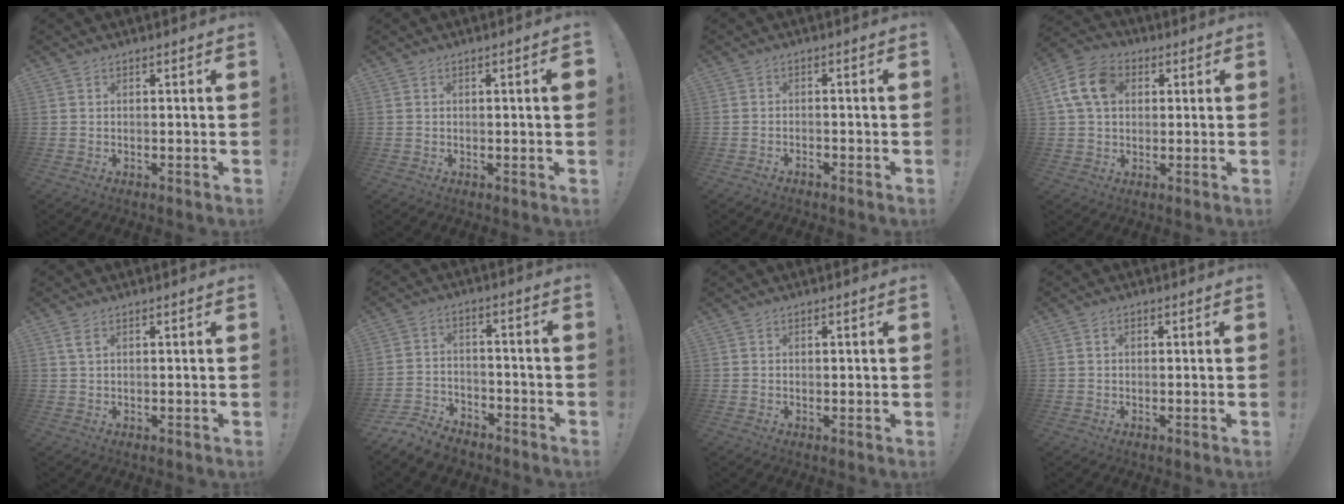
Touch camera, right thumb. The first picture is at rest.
{"total": 2.4, "force": [0.3, 0.1, 2.4], "torque": [-0.032, -0.002, 0.004]}
{"total": 1.6, "force": [-1.6, 0.1, 0.0], "torque": [0.005, 0.000, -0.030]}
{"total": 12.4, "force": [3.5, 9.0, 7.8], "torque": [-0.145, 0.008, 0.068]}
{"total": 2.5, "force": [1.2, 0.9, 2.0], "torque": [-0.035, -0.001, 0.021]}
{"total": 7.3, "force": [-6.2, 3.4, 1.8], "torque": [-0.029, 0.027, -0.114]}
{"total": 0.5, "force": [0.4, 0.3, 0.2], "torque": [0.005, -0.003, 0.007]}
{"total": 0.7, "force": [0.2, 0.6, 0.4], "torque": [-0.009, 0.005, 0.004]}